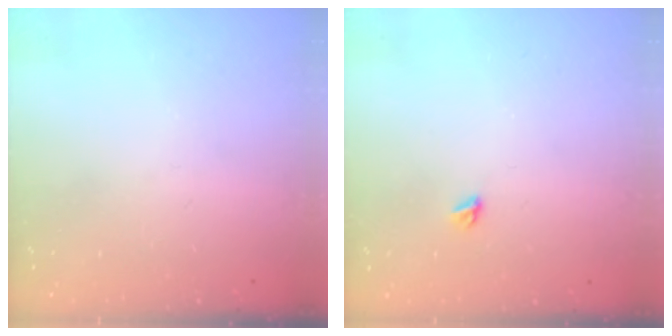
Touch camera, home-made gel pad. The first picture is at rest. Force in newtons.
{"total": 4.2, "press": 4.2, "slide": 0.5}